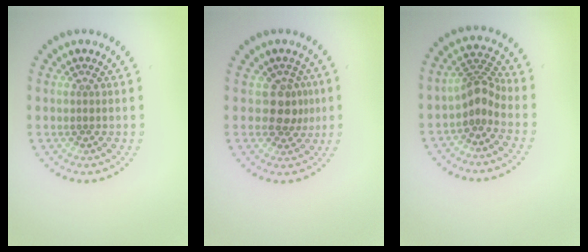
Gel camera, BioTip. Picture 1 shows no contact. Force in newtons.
{"total": 2.7, "press": 2.2, "slide": 1.5}
{"total": 2.6, "press": 1.9, "slide": 1.8}